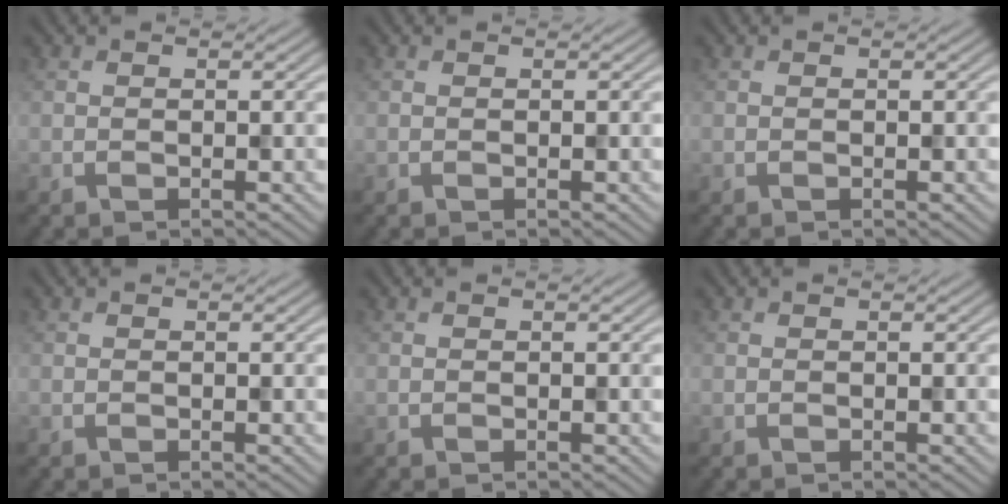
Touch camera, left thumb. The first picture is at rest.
{"total": 0.0}
{"total": 0.0}
{"total": 0.0}
{"total": 0.0}
{"total": 0.0}